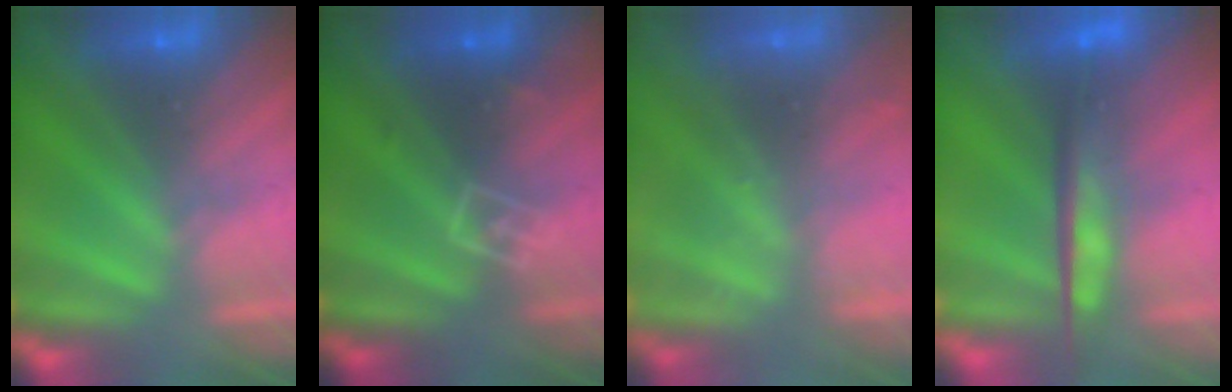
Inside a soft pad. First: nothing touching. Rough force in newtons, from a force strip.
{"total": 2.8}
{"total": 2.3}
{"total": 5.8}